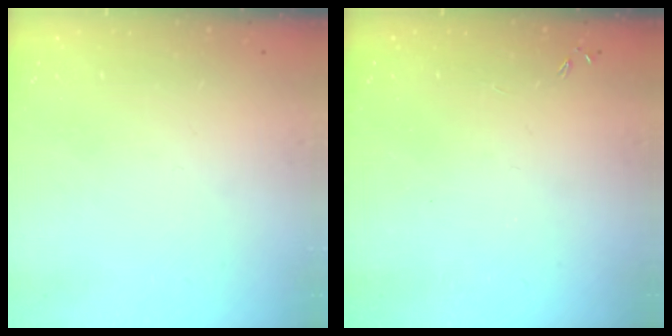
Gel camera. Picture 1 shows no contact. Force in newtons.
{"total": 0.0}